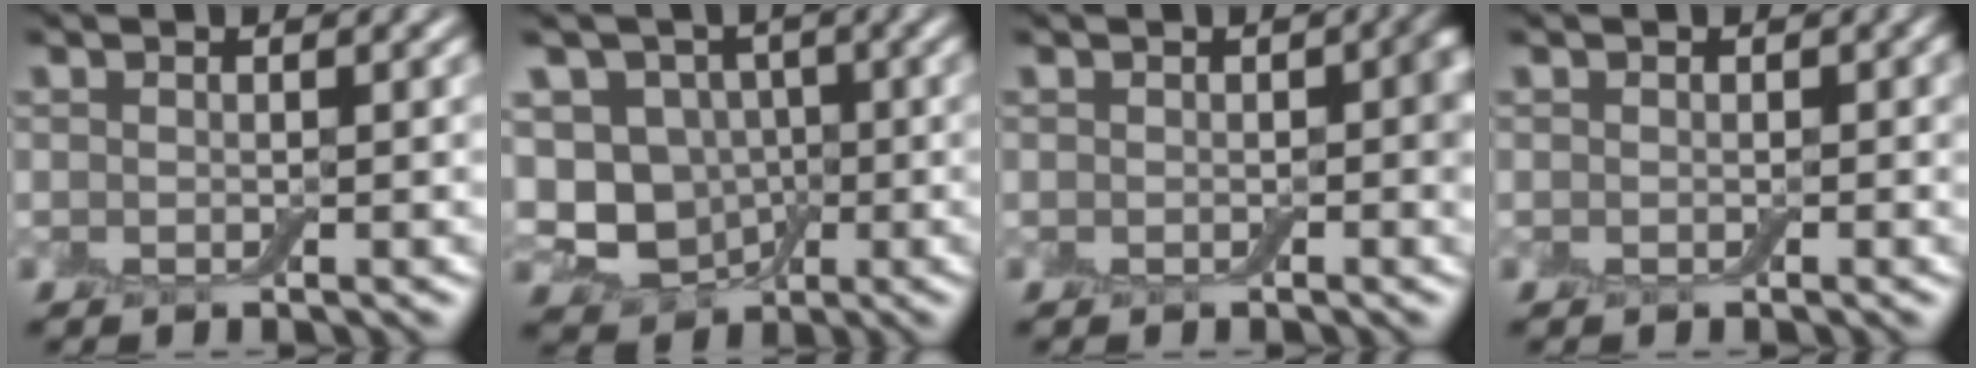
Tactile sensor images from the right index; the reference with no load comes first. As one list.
[{"total": 5.9, "force": [-0.6, 5.1, 3.0], "torque": [-0.044, 0.006, -0.027]}, {"total": 1.8, "force": [-0.1, 1.1, 1.5], "torque": [-0.020, 0.001, -0.004]}, {"total": 0.0}]